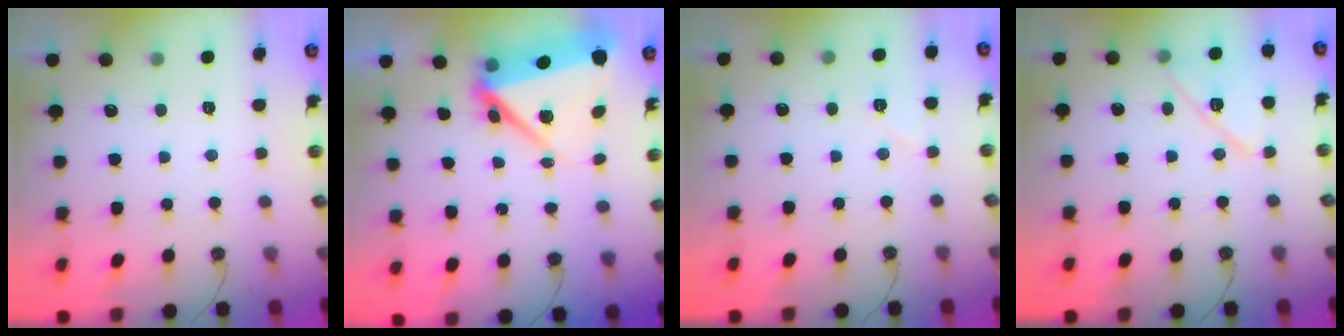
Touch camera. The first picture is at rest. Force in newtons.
{"total": 10.3, "press": 10.2, "slide": 1.2}
{"total": 5.6, "press": 5.3, "slide": 1.5}
{"total": 12.4, "press": 9.5, "slide": 8.1}